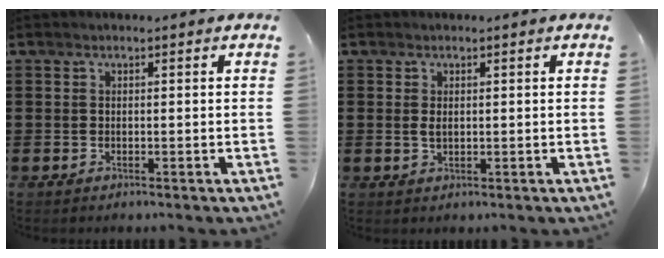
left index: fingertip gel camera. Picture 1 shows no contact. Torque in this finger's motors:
{"motor_torque": [0.38, 0.20, 0.18, 0.02]}